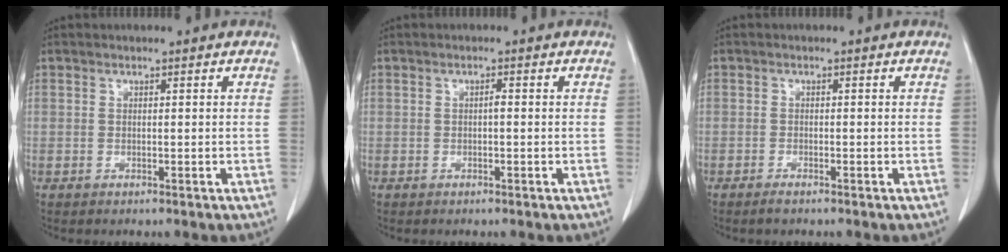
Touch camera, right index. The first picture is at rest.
{"total": 0.7, "force": [-0.1, 0.1, 0.7], "torque": [-0.011, 0.002, -0.002]}
{"total": 1.0, "force": [-0.9, 0.1, 0.5], "torque": [-0.011, -0.001, -0.012]}